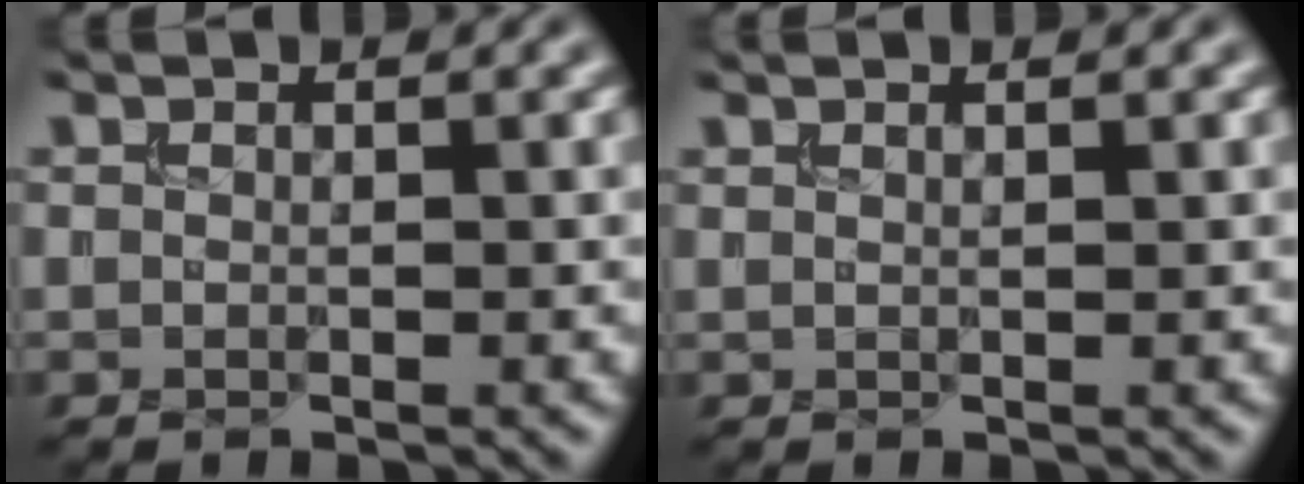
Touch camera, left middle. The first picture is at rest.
{"total": 1.0, "force": [0.7, 0.2, 0.7], "torque": [-0.007, 0.000, 0.006]}